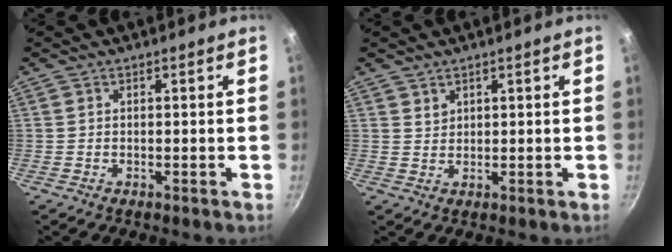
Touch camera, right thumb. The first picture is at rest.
{"total": 1.6, "force": [1.2, 1.0, 0.4], "torque": [0.002, 0.000, 0.024]}